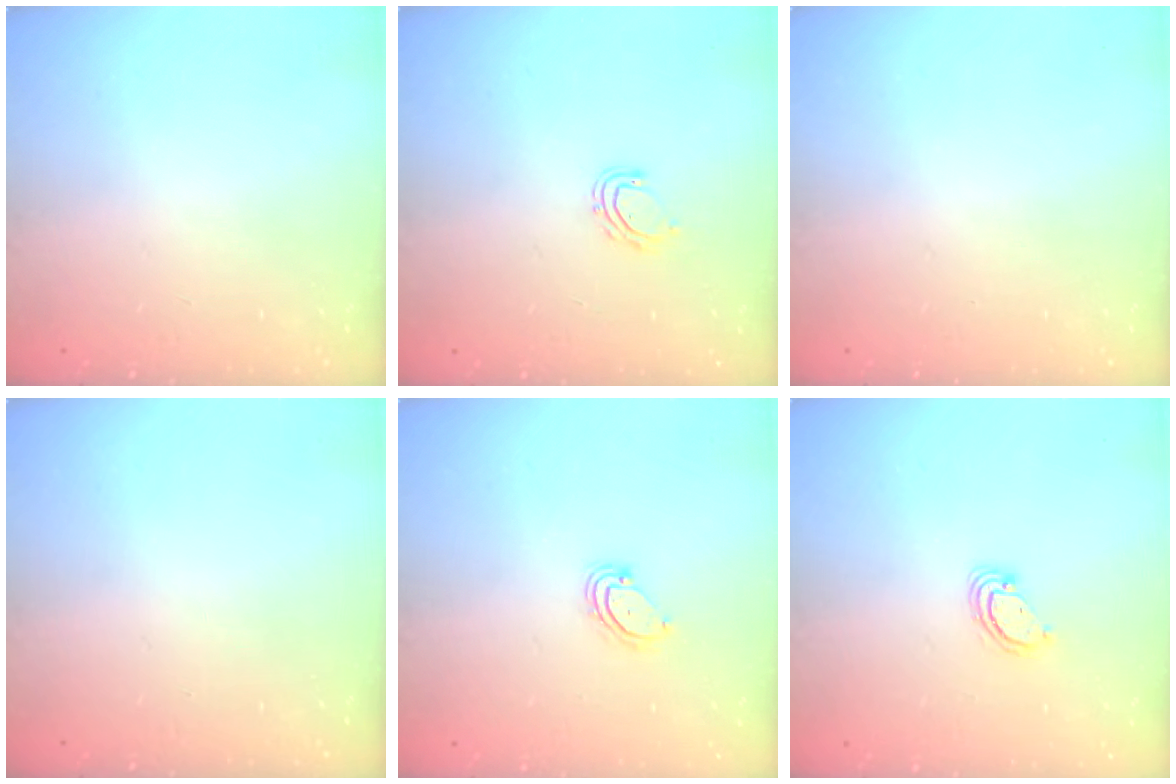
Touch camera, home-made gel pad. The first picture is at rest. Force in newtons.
{"total": 5.0, "press": 4.8, "slide": 1.0}
{"total": 0.0}
{"total": 0.0}
{"total": 3.4, "press": 3.3, "slide": 0.7}
{"total": 2.9, "press": 2.9, "slide": 0.3}